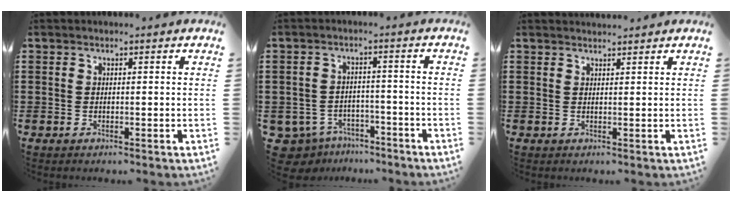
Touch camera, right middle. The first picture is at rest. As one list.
[{"total": 4.0, "force": [-3.7, 1.5, 0.5], "torque": [-0.038, 0.000, -0.084]}, {"total": 1.3, "force": [1.3, 0.1, 0.1], "torque": [0.005, -0.002, 0.023]}]